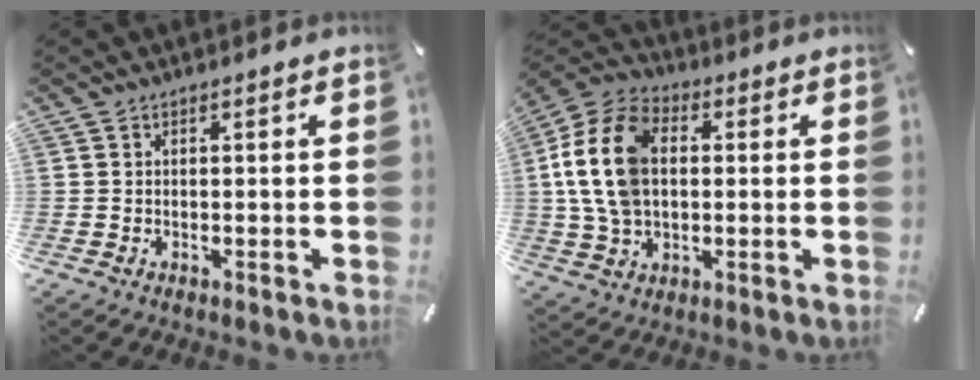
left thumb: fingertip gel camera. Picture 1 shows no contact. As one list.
[{"total": 15.4, "force": [1.2, 11.1, 10.5], "torque": [-0.247, 0.016, 0.022]}]